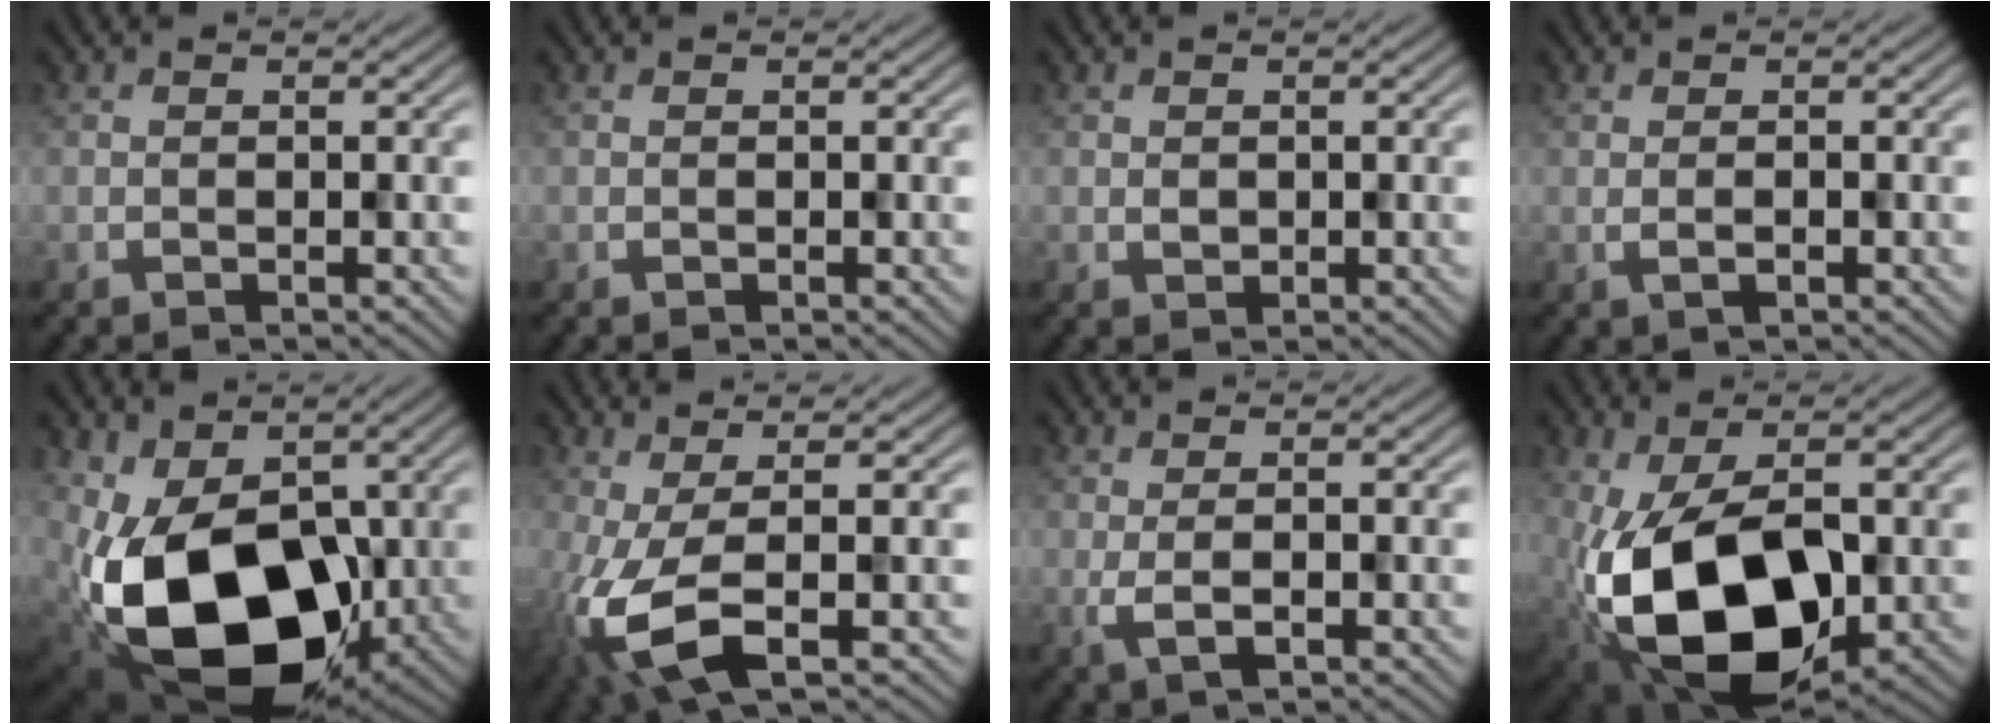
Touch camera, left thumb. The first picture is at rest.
{"total": 0.0}
{"total": 1.0, "force": [0.3, 0.9, 0.3], "torque": [-0.006, 0.002, 0.008]}
{"total": 1.2, "force": [0.1, 0.2, 1.1], "torque": [-0.024, 0.000, 0.001]}
{"total": 16.8, "force": [-3.3, 11.0, 12.2], "torque": [-0.231, -0.037, -0.050]}
{"total": 8.4, "force": [-2.1, 2.6, 7.7], "torque": [-0.159, -0.003, -0.037]}
{"total": 2.6, "force": [0.0, 0.6, 2.5], "torque": [-0.052, 0.002, -0.001]}
{"total": 15.5, "force": [-3.6, 9.4, 11.9], "torque": [-0.229, -0.039, -0.048]}